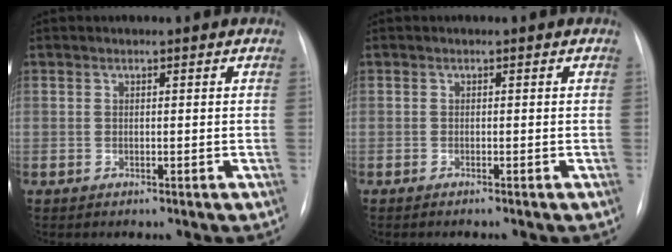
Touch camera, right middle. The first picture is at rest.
{"total": 0.6, "force": [-0.4, -0.2, 0.3], "torque": [-0.004, 0.000, -0.010]}